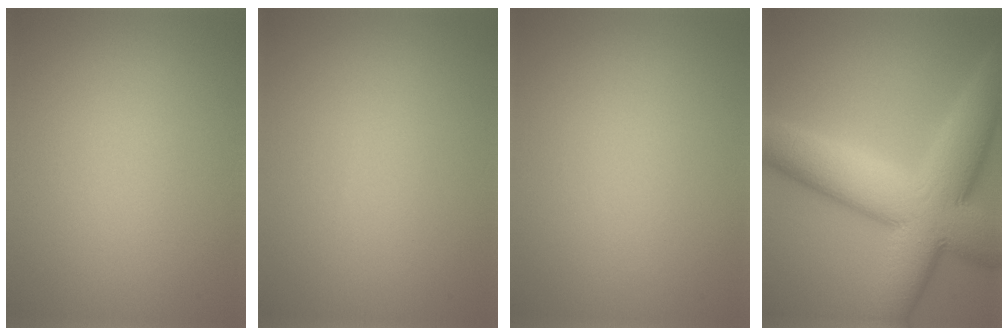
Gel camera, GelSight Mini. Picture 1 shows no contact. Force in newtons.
{"total": 0.0}
{"total": 0.0}
{"total": 12.8, "press": 12.8, "slide": 0.2}